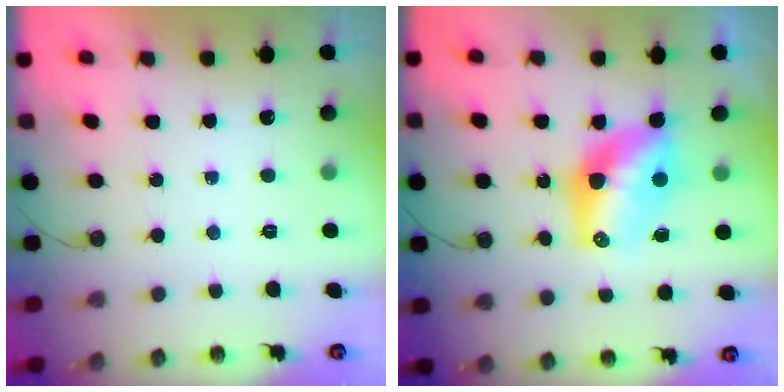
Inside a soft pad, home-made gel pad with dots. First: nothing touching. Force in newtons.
{"total": 10.5, "press": 10.4, "slide": 0.9}